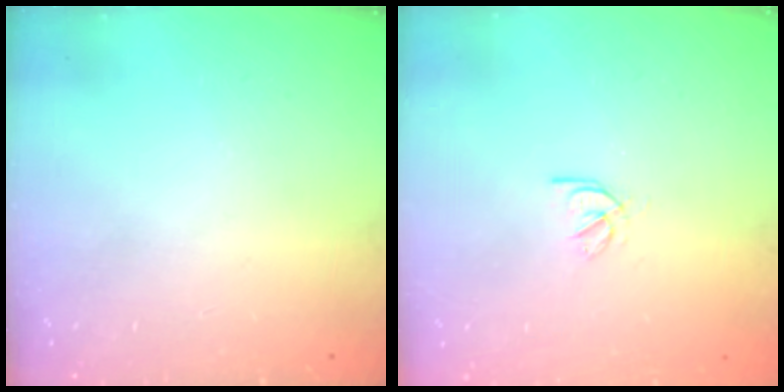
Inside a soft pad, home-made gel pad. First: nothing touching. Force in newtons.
{"total": 2.5, "press": 2.4, "slide": 0.5}